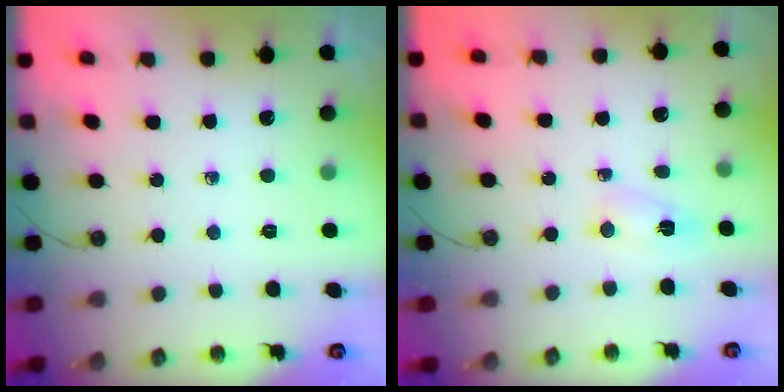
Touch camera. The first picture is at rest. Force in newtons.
{"total": 3.1, "press": 3.0, "slide": 0.4}